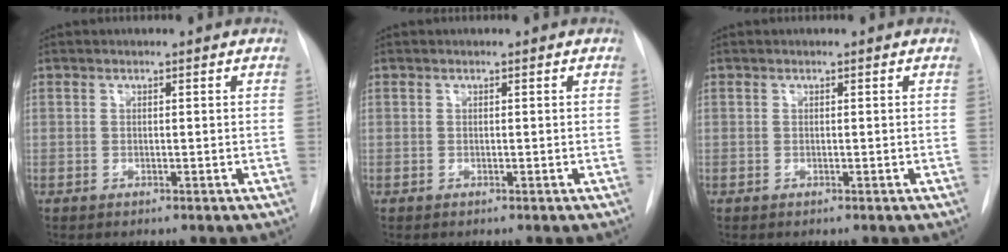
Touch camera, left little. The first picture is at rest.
{"total": 0.0}
{"total": 0.0}